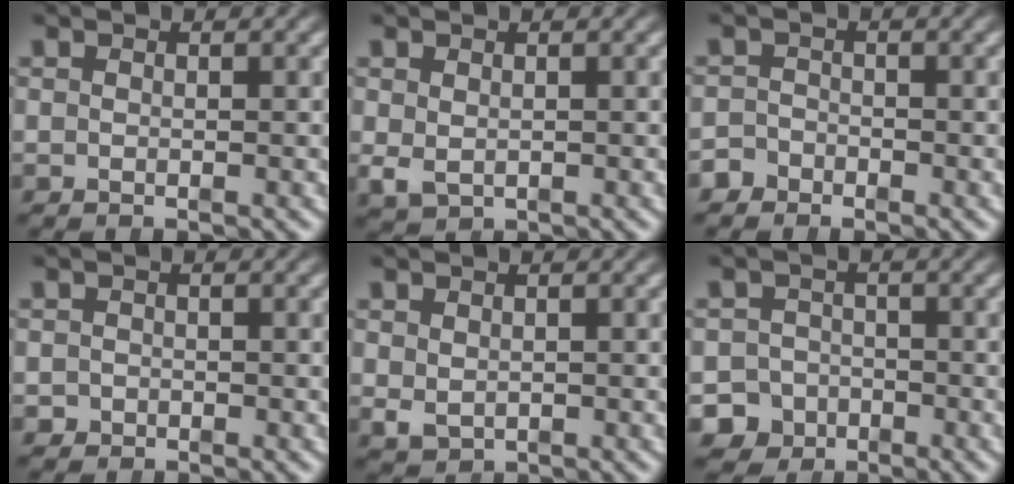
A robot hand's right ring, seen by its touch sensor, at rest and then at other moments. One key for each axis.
{"total": 1.2, "fx": -0.1, "fy": 0.8, "fz": 0.9, "tx": -0.022, "ty": -0.015, "tz": 0.014}
{"total": 2.3, "fx": -2.0, "fy": 1.2, "fz": -0.2, "tx": 0.004, "ty": -0.014, "tz": -0.033}
{"total": 1.5, "fx": -0.9, "fy": 1.3, "fz": -0.1, "tx": -0.005, "ty": -0.014, "tz": -0.010}
{"total": 1.0, "fx": 0.0, "fy": 0.7, "fz": 0.7, "tx": -0.016, "ty": -0.015, "tz": 0.017}
{"total": 8.6, "fx": -4.4, "fy": 7.2, "fz": 1.7, "tx": -0.035, "ty": -0.036, "tz": -0.075}